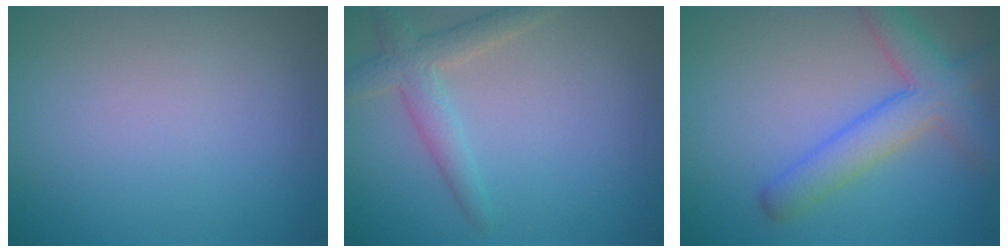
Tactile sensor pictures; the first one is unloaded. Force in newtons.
{"total": 2.8, "press": 2.8, "slide": 0.2}
{"total": 4.9, "press": 4.9, "slide": 0.3}